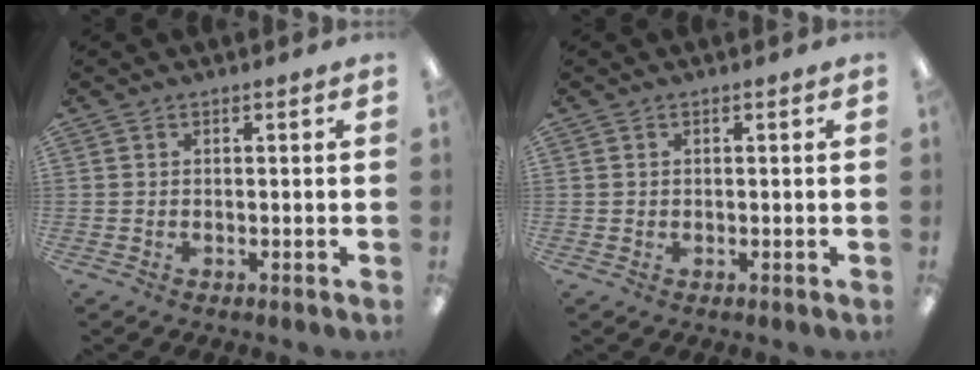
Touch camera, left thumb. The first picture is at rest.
{"total": 0.6, "force": [0.1, 0.6, 0.2], "torque": [-0.004, 0.006, -0.001]}